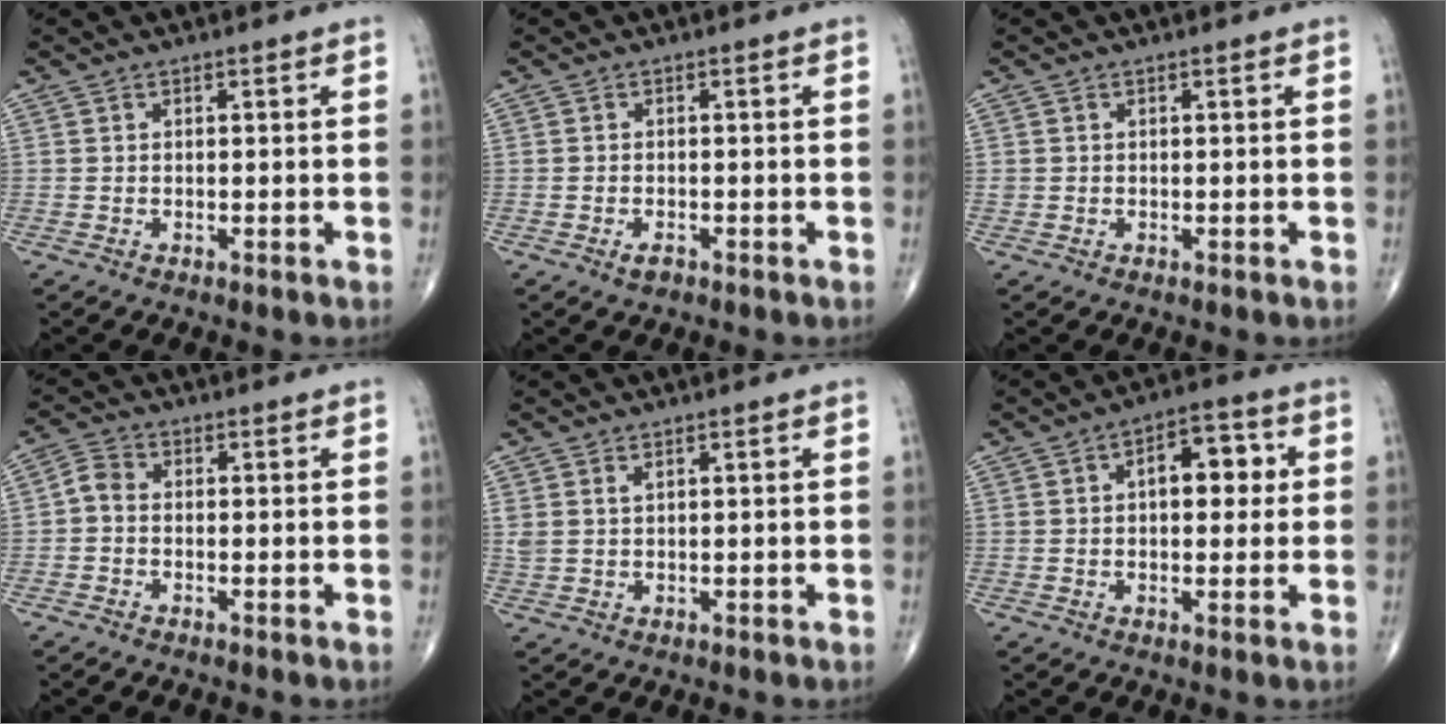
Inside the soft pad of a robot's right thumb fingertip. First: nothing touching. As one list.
[{"total": 1.6, "force": [-0.9, 0.8, 1.0], "torque": [-0.016, 0.004, -0.015]}, {"total": 0.6, "force": [0.1, 0.6, 0.1], "torque": [0.003, 0.003, 0.002]}, {"total": 2.9, "force": [-0.6, 2.0, 1.9], "torque": [-0.032, 0.009, -0.025]}, {"total": 1.7, "force": [1.0, 0.8, 1.2], "torque": [-0.028, 0.004, 0.028]}, {"total": 8.6, "force": [1.5, 4.7, 7.1], "torque": [-0.070, 0.015, 0.015]}]